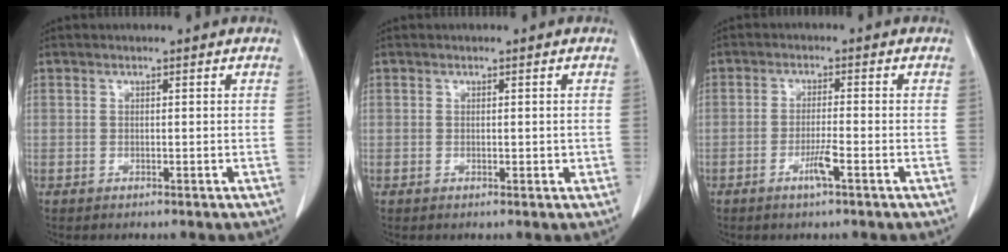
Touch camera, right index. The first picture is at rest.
{"total": 1.1, "force": [0.0, 0.7, 0.8], "torque": [-0.008, 0.000, 0.002]}
{"total": 3.2, "force": [-1.7, -0.1, 2.8], "torque": [-0.054, -0.004, -0.033]}